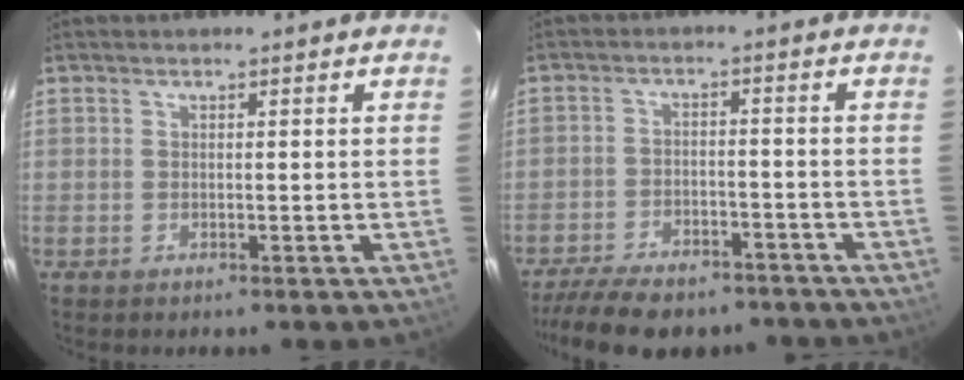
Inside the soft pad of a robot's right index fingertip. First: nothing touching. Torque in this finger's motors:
{"motor_torque": [1.32, -0.82, 0.68, 0.10]}